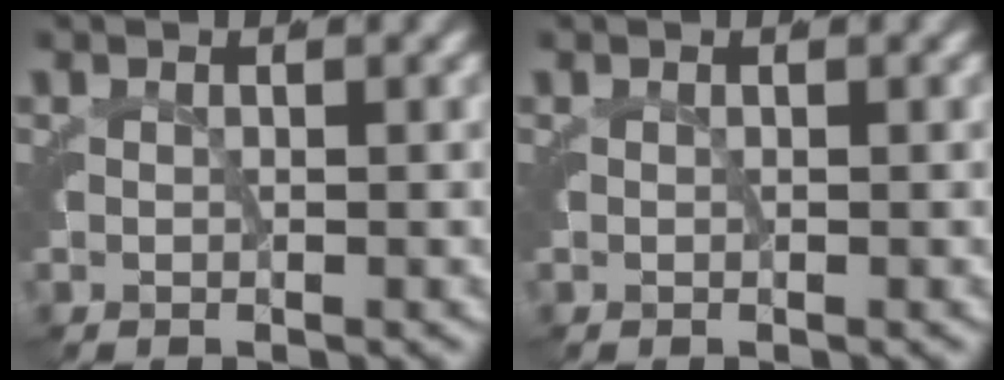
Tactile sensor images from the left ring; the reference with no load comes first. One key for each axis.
{"total": 0.0}